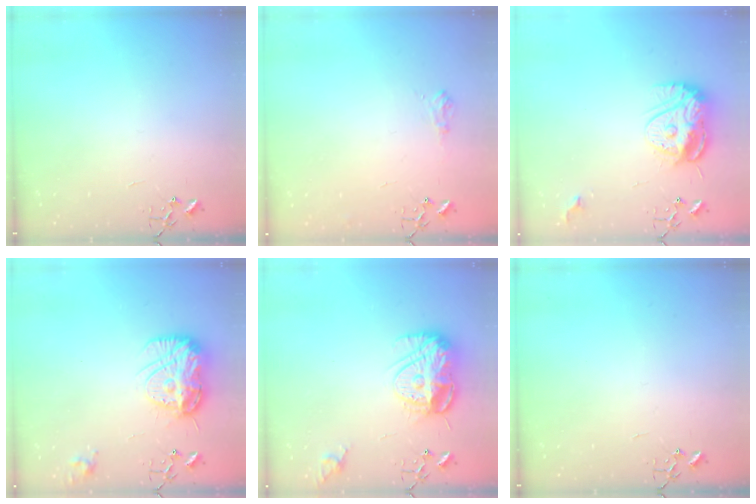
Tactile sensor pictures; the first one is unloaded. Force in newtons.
{"total": 7.7, "press": 7.7, "slide": 0.8}
{"total": 13.4, "press": 13.3, "slide": 1.2}
{"total": 15.6, "press": 15.6, "slide": 1.5}
{"total": 15.2, "press": 15.2, "slide": 1.5}
{"total": 0.0}